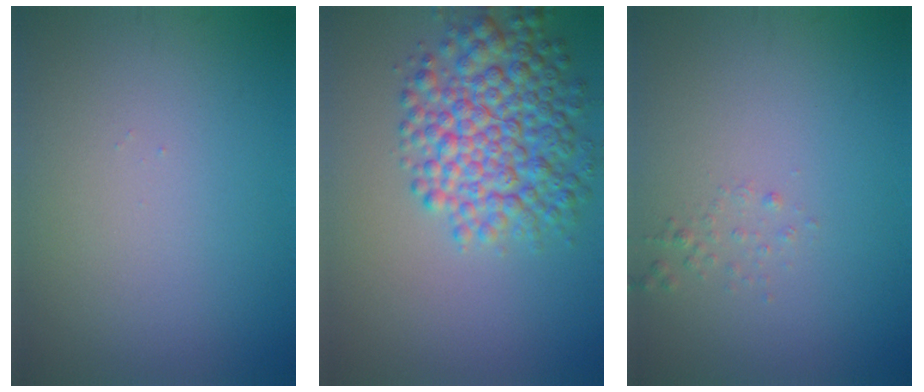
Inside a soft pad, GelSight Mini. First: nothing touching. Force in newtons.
{"total": 7.3, "press": 7.3, "slide": 0.1}
{"total": 0.8, "press": 0.8, "slide": 0.1}